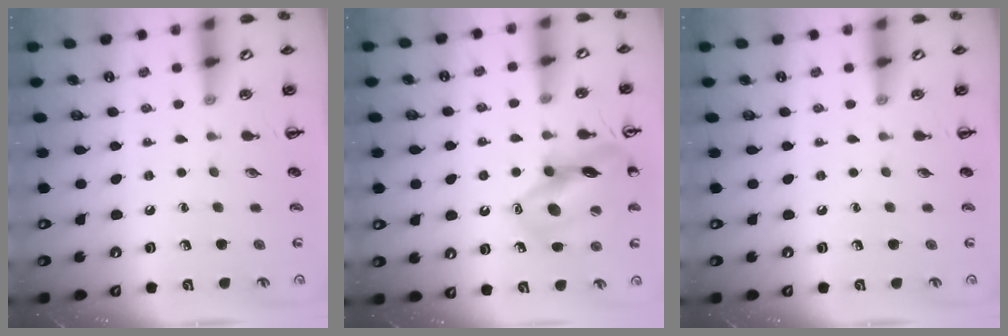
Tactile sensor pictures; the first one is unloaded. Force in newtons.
{"total": 15.5, "press": 15.3, "slide": 1.8}
{"total": 0.0}